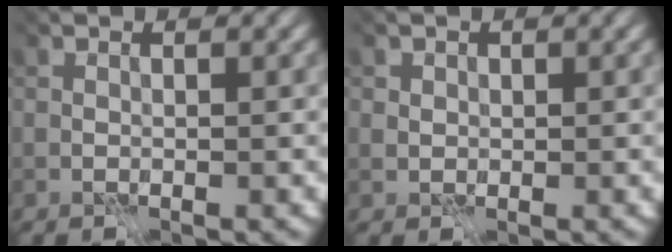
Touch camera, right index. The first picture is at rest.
{"total": 1.7, "force": [0.9, 1.4, 0.5], "torque": [-0.020, 0.002, 0.017]}